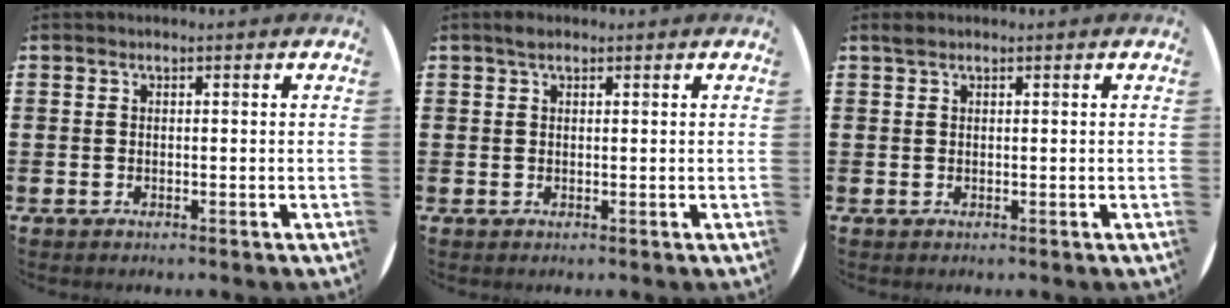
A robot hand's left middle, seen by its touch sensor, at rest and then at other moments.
{"total": 1.0, "force": [0.7, 0.5, 0.6], "torque": [-0.004, 0.002, 0.010]}
{"total": 0.7, "force": [0.7, 0.3, 0.2], "torque": [0.003, -0.001, 0.011]}